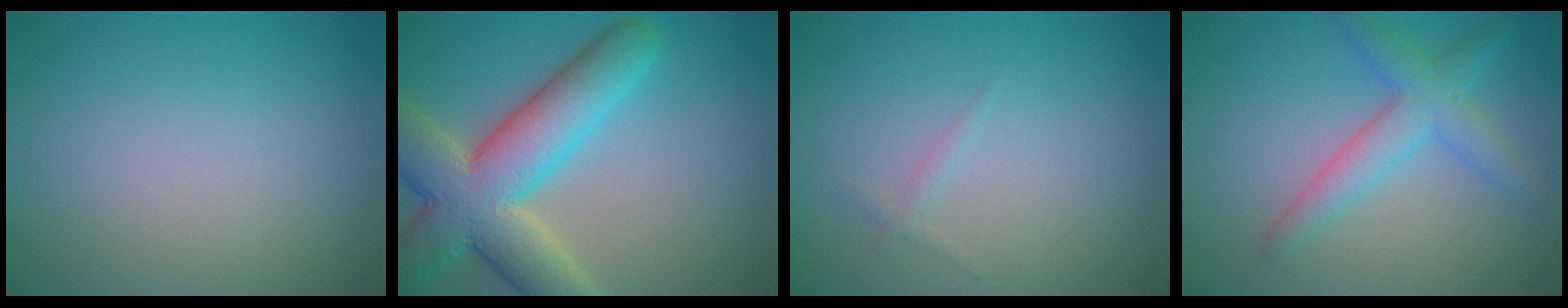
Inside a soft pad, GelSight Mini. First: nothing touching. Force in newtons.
{"total": 10.3, "press": 10.3, "slide": 0.7}
{"total": 0.6, "press": 0.6, "slide": 0.1}
{"total": 3.8, "press": 3.7, "slide": 0.1}